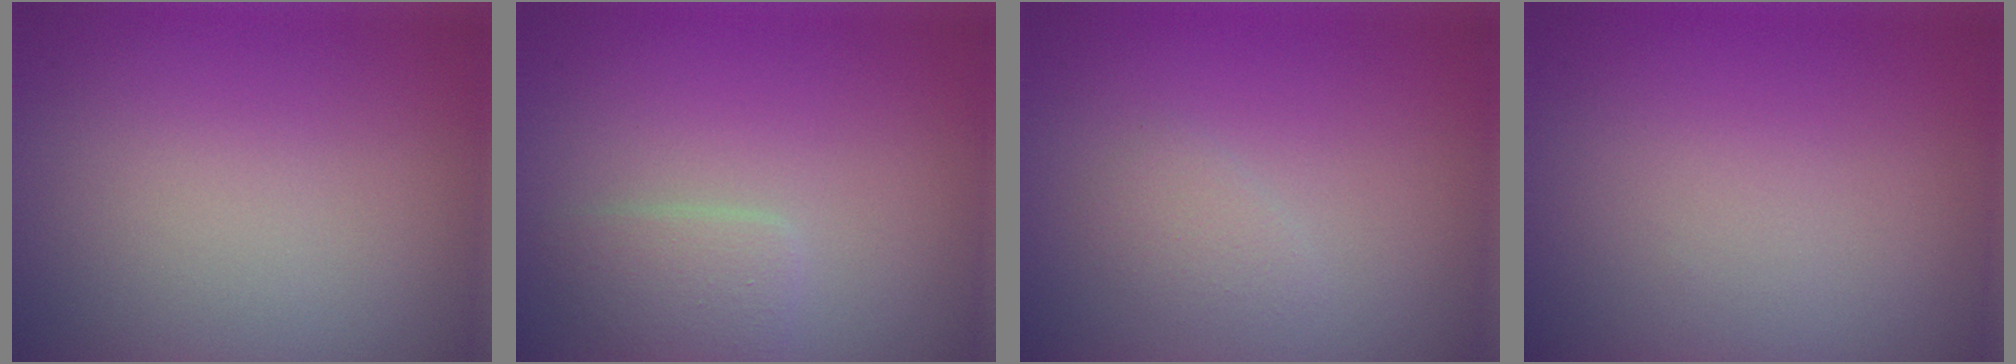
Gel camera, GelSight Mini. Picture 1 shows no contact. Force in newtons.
{"total": 1.8, "press": 1.8, "slide": 0.0}
{"total": 1.1, "press": 1.1, "slide": 0.1}
{"total": 0.0}